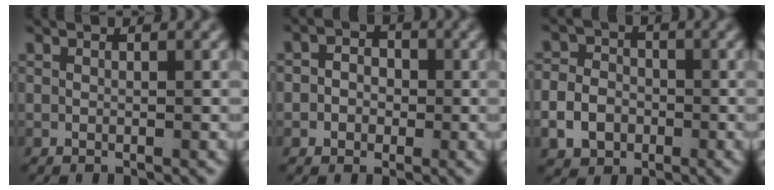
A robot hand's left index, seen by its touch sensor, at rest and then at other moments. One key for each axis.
{"total": 2.9, "fx": -0.6, "fy": 2.6, "fz": 1.1, "tx": -0.015, "ty": -0.006, "tz": -0.016}
{"total": 6.3, "fx": -1.8, "fy": 5.6, "fz": 2.4, "tx": -0.048, "ty": -0.018, "tz": -0.031}